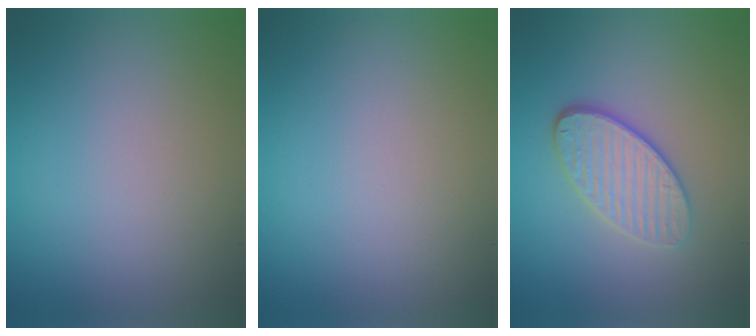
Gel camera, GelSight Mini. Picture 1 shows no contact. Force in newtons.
{"total": 0.0}
{"total": 4.0, "press": 3.3, "slide": 2.4}